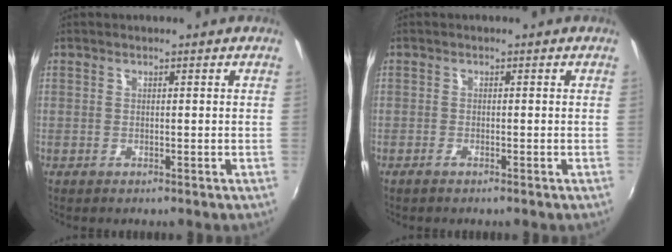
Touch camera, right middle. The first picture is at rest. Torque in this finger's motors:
{"motor_torque": [-0.24, -0.06, -0.01, -0.01]}